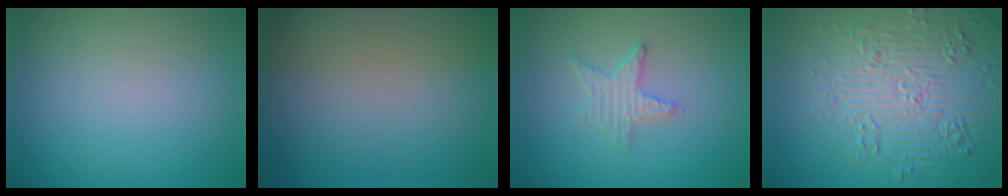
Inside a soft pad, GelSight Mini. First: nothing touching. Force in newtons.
{"total": 0.0}
{"total": 2.3, "press": 2.2, "slide": 0.4}
{"total": 7.8, "press": 7.6, "slide": 1.8}